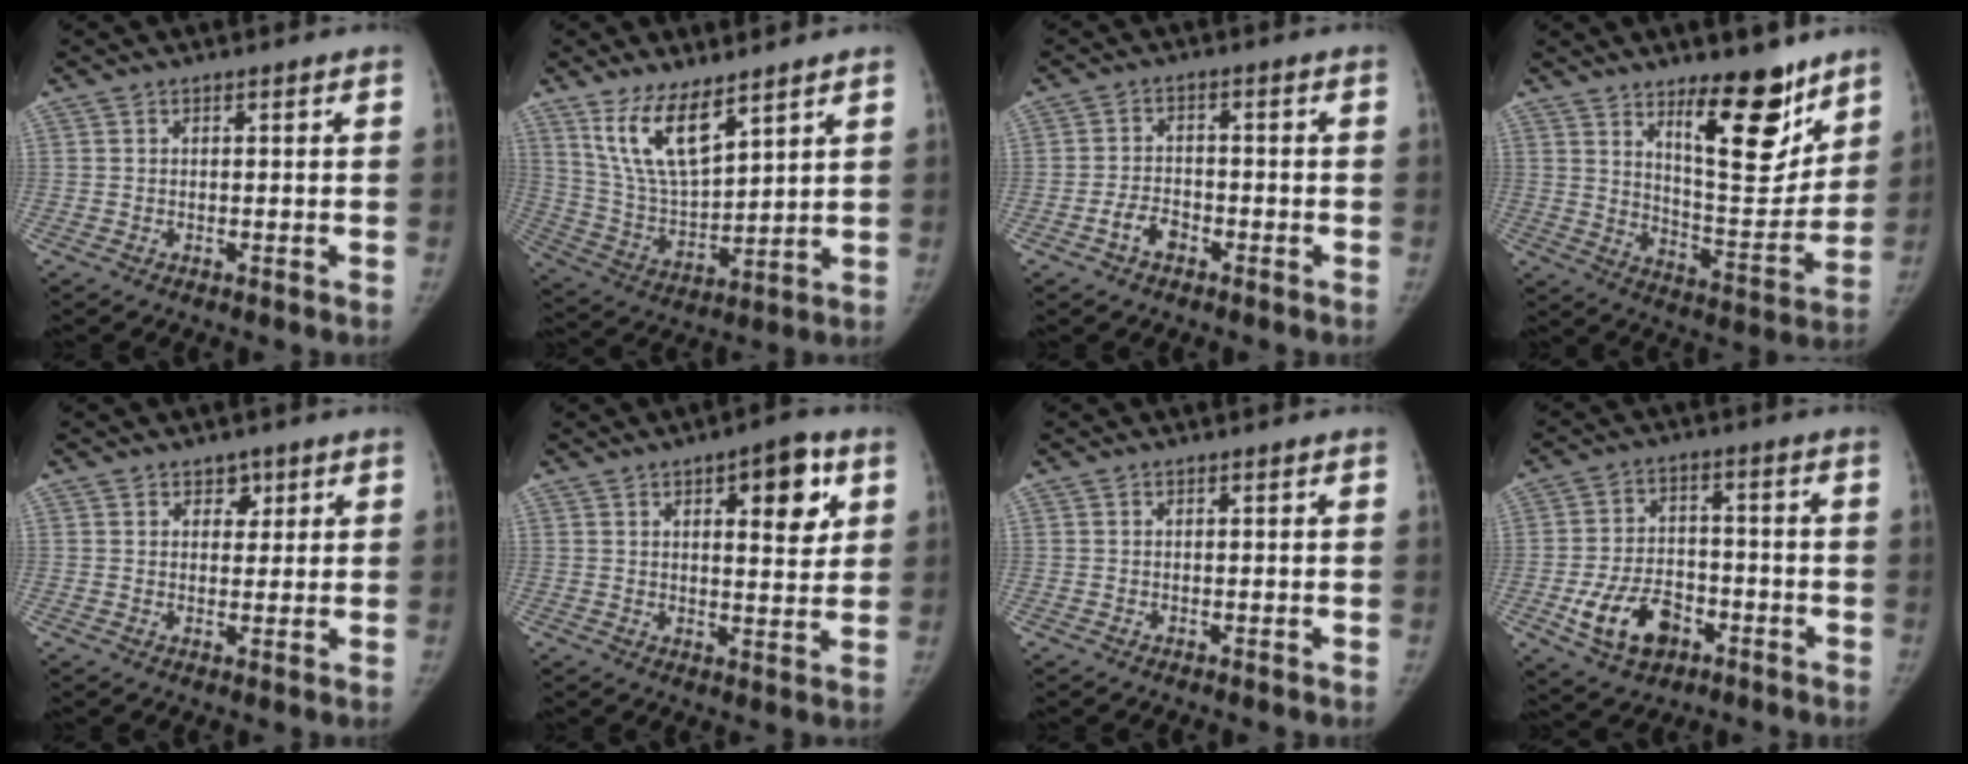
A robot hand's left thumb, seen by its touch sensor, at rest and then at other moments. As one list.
[{"total": 12.1, "force": [7.9, 4.2, 8.1], "torque": [-0.139, -0.046, 0.168]}, {"total": 4.0, "force": [-2.4, 2.5, 1.9], "torque": [-0.029, 0.023, -0.045]}, {"total": 16.8, "force": [10.6, 5.9, 11.7], "torque": [-0.119, -0.090, 0.172]}, {"total": 2.9, "force": [1.6, 2.3, 0.9], "torque": [0.015, -0.008, 0.020]}, {"total": 10.4, "force": [4.2, 4.2, 8.5], "torque": [-0.084, -0.016, 0.053]}, {"total": 0.0}, {"total": 11.4, "force": [-4.9, 7.7, 6.9], "torque": [-0.107, 0.027, -0.081]}]